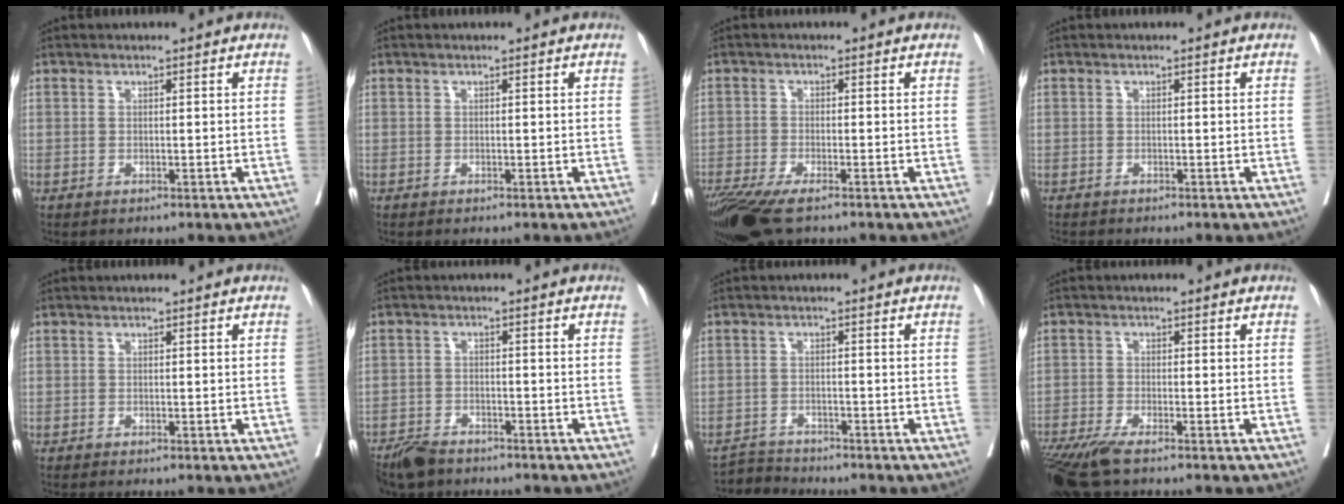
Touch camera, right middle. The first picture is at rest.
{"total": 0.8, "force": [-0.8, 0.0, 0.3], "torque": [-0.003, -0.001, -0.014]}
{"total": 10.1, "force": [-7.3, 2.6, 6.4], "torque": [-0.120, -0.022, -0.125]}
{"total": 1.6, "force": [-1.6, 0.2, 0.5], "torque": [-0.019, -0.006, -0.024]}
{"total": 0.8, "force": [-0.7, -0.2, 0.4], "torque": [-0.004, 0.001, -0.012]}
{"total": 5.5, "force": [-4.8, 2.1, 1.7], "torque": [-0.030, -0.009, -0.083]}
{"total": 3.2, "force": [-3.0, 0.1, -1.0], "torque": [0.023, -0.011, -0.054]}
{"total": 7.5, "force": [-5.6, 1.0, 4.8], "torque": [-0.085, -0.018, -0.102]}